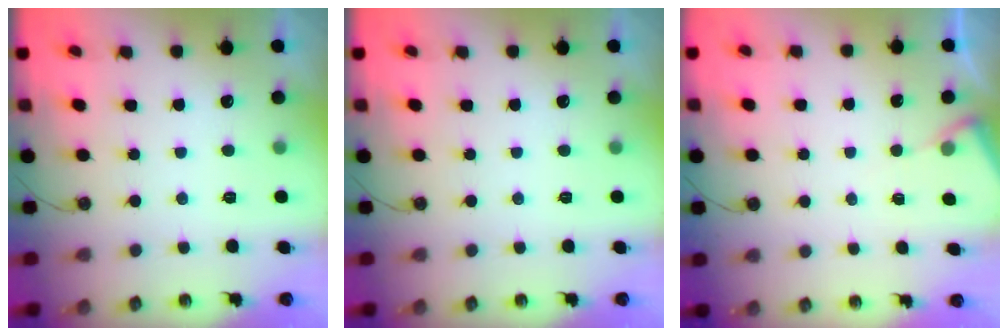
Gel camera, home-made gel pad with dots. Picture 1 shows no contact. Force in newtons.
{"total": 0.0}
{"total": 4.3, "press": 4.3, "slide": 0.5}